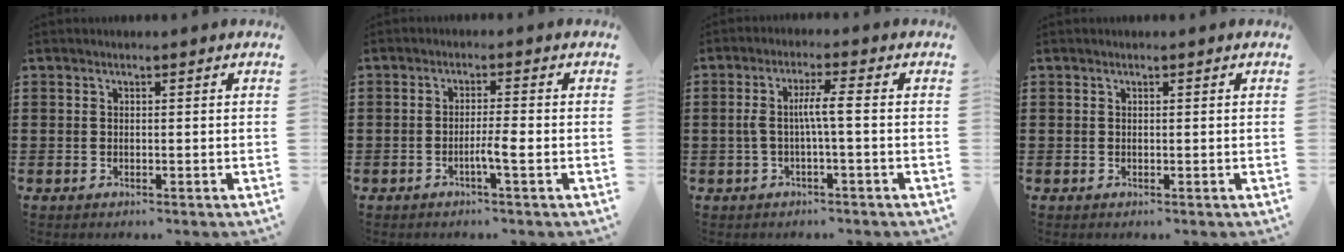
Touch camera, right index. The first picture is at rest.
{"total": 3.1, "force": [-1.3, 0.0, 2.8], "torque": [-0.055, -0.005, -0.027]}
{"total": 4.4, "force": [-0.4, 0.1, 4.4], "torque": [-0.092, -0.001, -0.015]}
{"total": 0.0}